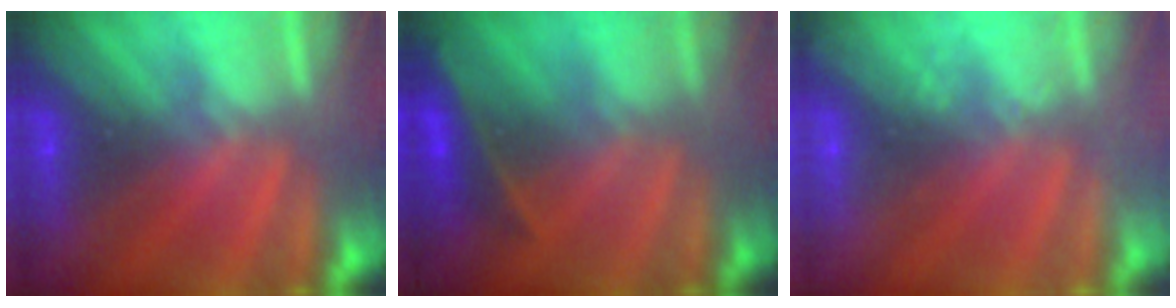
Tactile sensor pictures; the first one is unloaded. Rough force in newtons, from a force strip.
{"total": 2.4}
{"total": 2.3}